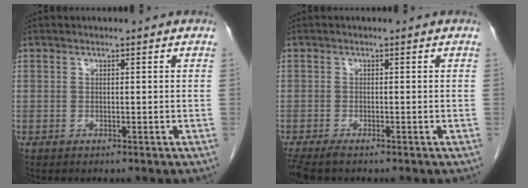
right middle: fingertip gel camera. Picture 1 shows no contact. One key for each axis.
{"total": 2.9, "fx": -2.4, "fy": 0.6, "fz": 1.6, "tx": -0.031, "ty": -0.010, "tz": -0.040}